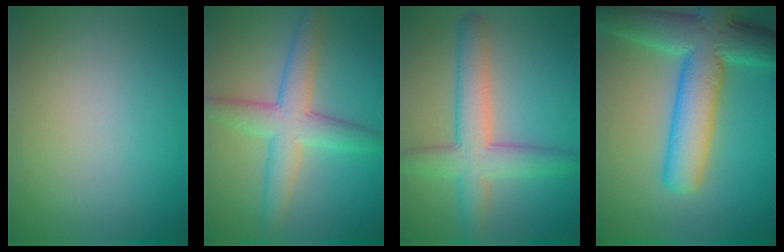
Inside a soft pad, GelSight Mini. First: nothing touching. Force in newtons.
{"total": 5.2, "press": 5.2, "slide": 0.2}
{"total": 5.9, "press": 5.9, "slide": 0.4}
{"total": 10.1, "press": 10.1, "slide": 0.5}